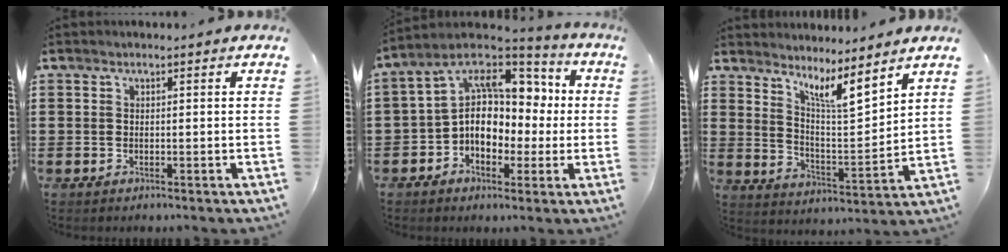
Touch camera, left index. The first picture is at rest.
{"total": 11.0, "force": [0.4, 8.5, 6.9], "torque": [-0.137, -0.014, -0.003]}
{"total": 6.5, "force": [5.6, 0.1, 3.3], "torque": [-0.075, -0.038, 0.094]}